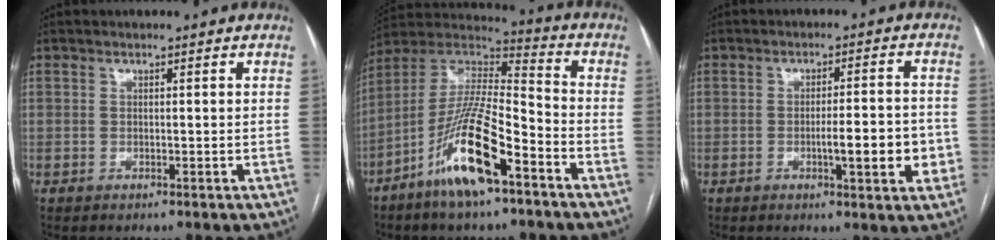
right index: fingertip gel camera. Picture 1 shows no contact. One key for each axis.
{"total": 16.1, "fx": -8.5, "fy": 2.7, "fz": 13.4, "tx": -0.266, "ty": -0.009, "tz": -0.154}
{"total": 7.8, "fx": -2.0, "fy": 1.2, "fz": 7.4, "tx": -0.104, "ty": 0.003, "tz": -0.027}